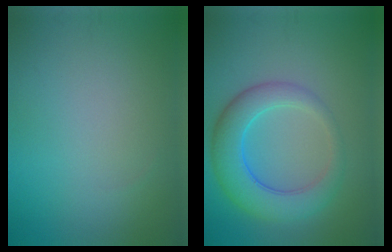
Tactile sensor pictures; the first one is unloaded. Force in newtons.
{"total": 6.2, "press": 6.2, "slide": 0.3}